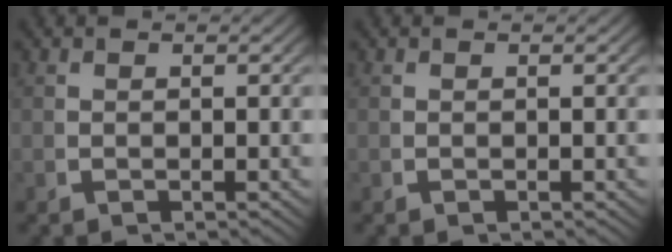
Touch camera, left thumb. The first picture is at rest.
{"total": 0.0}